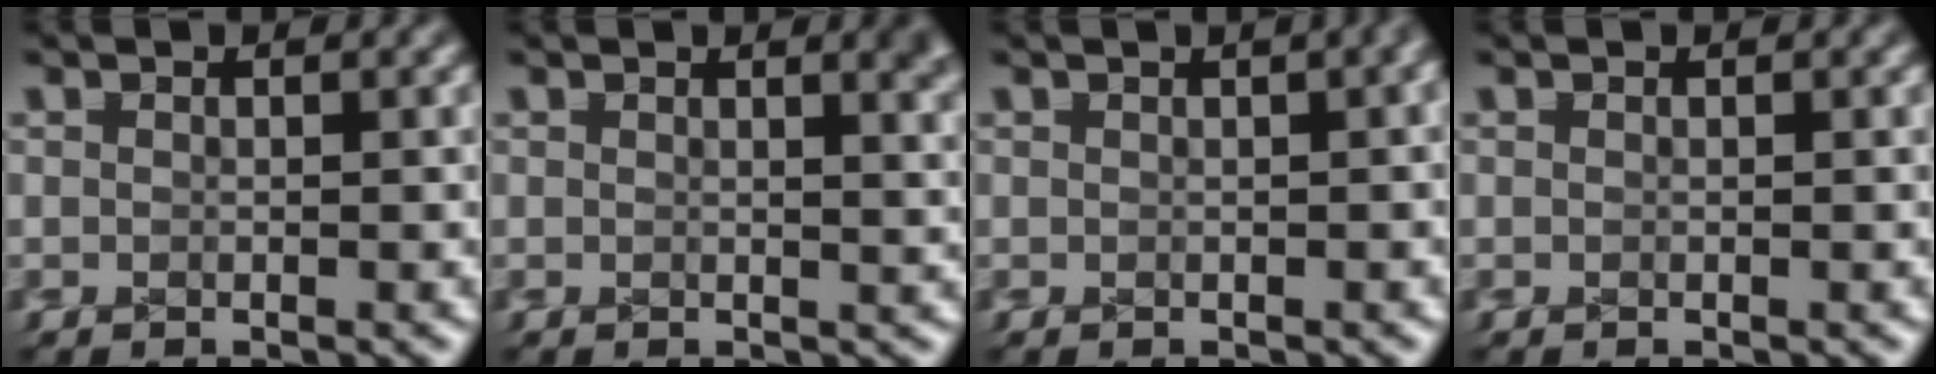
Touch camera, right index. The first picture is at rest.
{"total": 1.6, "force": [1.2, 0.0, 1.1], "torque": [-0.011, -0.002, 0.018]}
{"total": 1.2, "force": [0.5, 0.4, 1.0], "torque": [-0.003, 0.010, 0.006]}
{"total": 0.0}